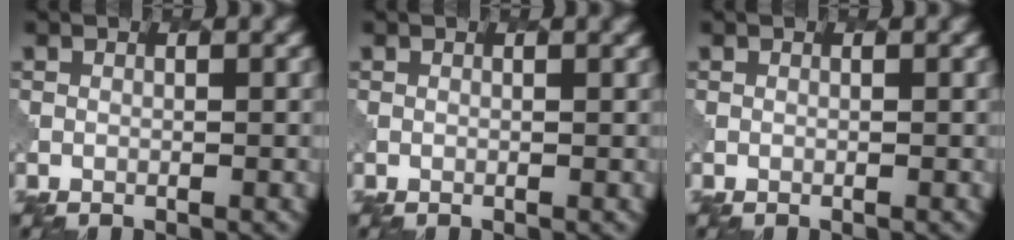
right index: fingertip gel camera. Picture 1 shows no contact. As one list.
[{"total": 0.6, "force": [0.3, 0.2, 0.5], "torque": [-0.003, 0.000, 0.001]}, {"total": 0.0}]